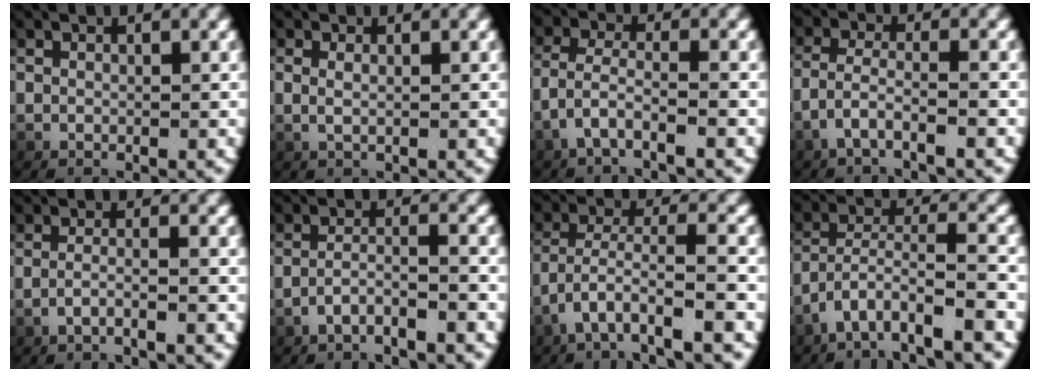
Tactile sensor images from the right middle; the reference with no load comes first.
{"total": 1.0, "force": [0.3, 0.1, 0.9], "torque": [-0.028, -0.008, 0.013]}
{"total": 3.0, "force": [-1.8, 1.0, 2.1], "torque": [-0.057, -0.019, -0.022]}
{"total": 3.0, "force": [-2.1, 0.7, 2.1], "torque": [-0.054, -0.015, -0.029]}
{"total": 2.2, "force": [-1.6, -0.3, 1.4], "torque": [-0.045, -0.008, -0.022]}
{"total": 3.2, "force": [-2.7, 0.1, 1.7], "torque": [-0.042, -0.011, -0.041]}
{"total": 3.8, "force": [-1.6, 1.0, 3.3], "torque": [-0.081, -0.020, -0.012]}
{"total": 4.2, "force": [-2.3, 1.3, 3.3], "torque": [-0.078, -0.017, -0.028]}